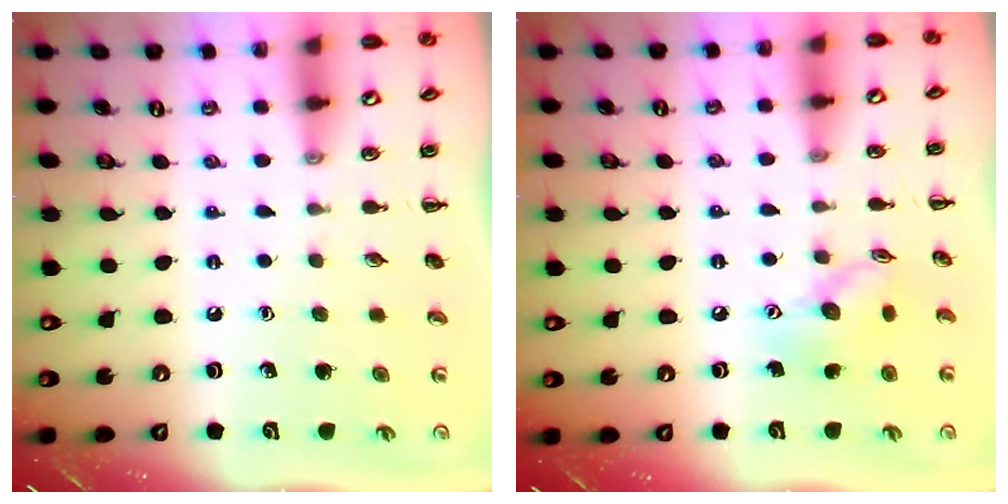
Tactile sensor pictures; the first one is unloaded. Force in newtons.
{"total": 9.4, "press": 9.3, "slide": 0.7}